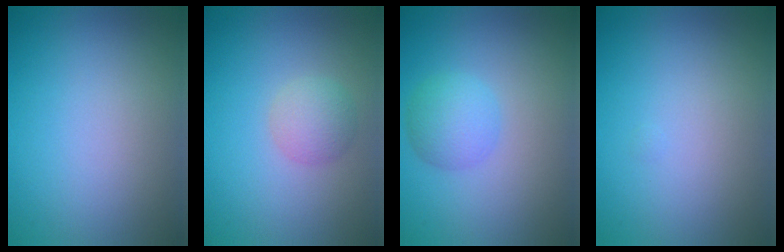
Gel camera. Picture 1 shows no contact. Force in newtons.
{"total": 2.1, "press": 2.1, "slide": 0.0}
{"total": 2.9, "press": 2.9, "slide": 0.0}
{"total": 0.0}